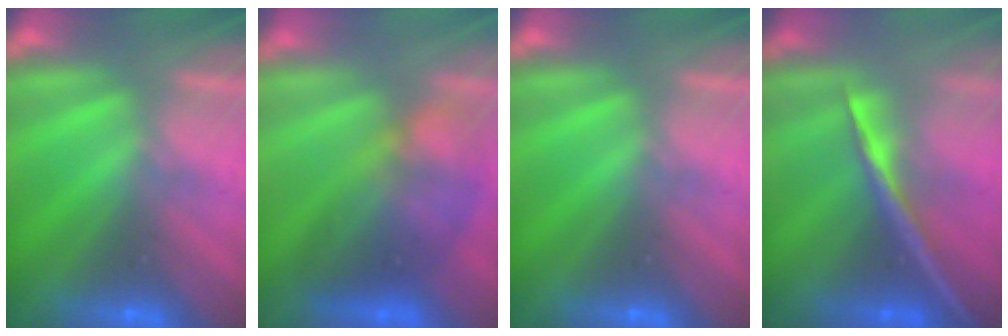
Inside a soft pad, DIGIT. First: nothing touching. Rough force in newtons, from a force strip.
{"total": 7.5}
{"total": 0.0}
{"total": 1.8}